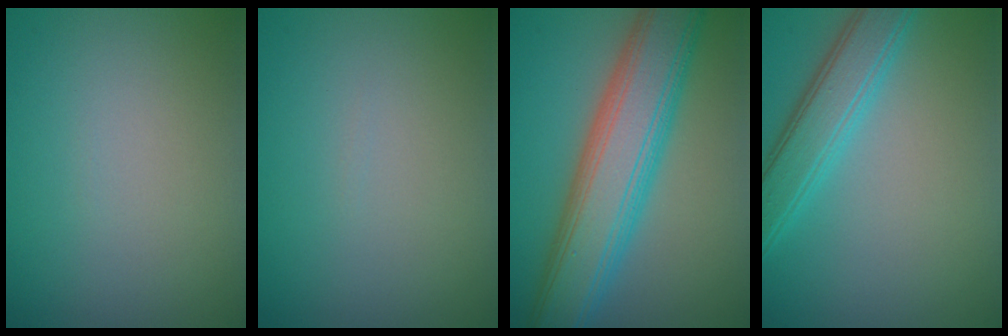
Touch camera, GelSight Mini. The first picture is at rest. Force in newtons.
{"total": 0.0}
{"total": 9.4, "press": 9.4, "slide": 0.1}
{"total": 4.4, "press": 4.4, "slide": 0.2}